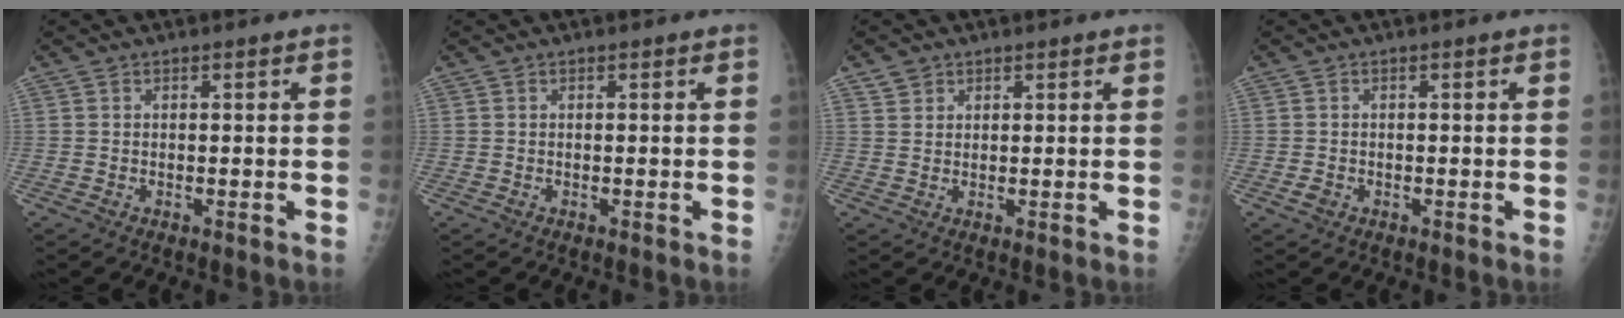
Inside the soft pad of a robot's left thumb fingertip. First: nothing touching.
{"total": 0.0}
{"total": 2.1, "force": [1.3, 1.6, 0.3], "torque": [0.010, -0.007, 0.017]}
{"total": 1.1, "force": [-0.5, 0.9, 0.5], "torque": [-0.010, 0.001, -0.009]}